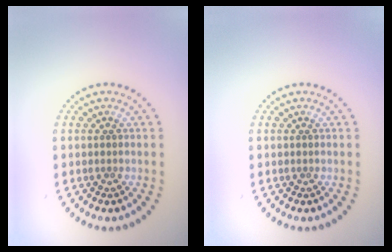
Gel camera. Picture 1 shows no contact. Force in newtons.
{"total": 0.0}